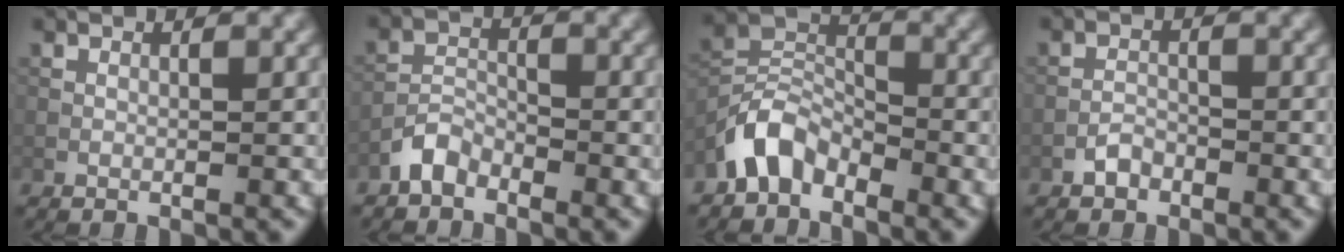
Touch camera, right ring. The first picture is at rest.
{"total": 2.5, "force": [-2.0, 1.1, 0.8], "torque": [-0.012, 0.012, -0.045]}
{"total": 4.5, "force": [-3.4, 2.4, 1.8], "torque": [-0.030, 0.011, -0.077]}
{"total": 1.4, "force": [-1.0, 0.8, 0.5], "torque": [-0.006, 0.006, -0.021]}